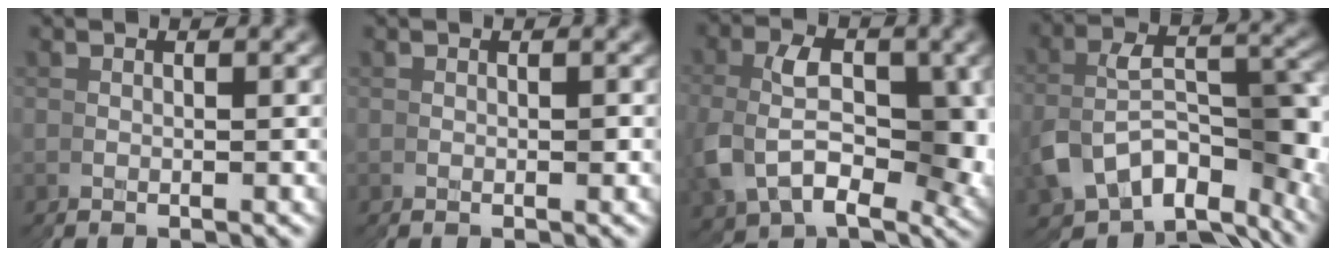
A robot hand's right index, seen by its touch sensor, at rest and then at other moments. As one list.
[{"total": 0.0}, {"total": 9.4, "force": [-0.3, 7.5, 5.6], "torque": [-0.117, -0.029, 0.006]}, {"total": 15.1, "force": [-3.7, 10.5, 10.2], "torque": [-0.197, -0.053, -0.034]}]